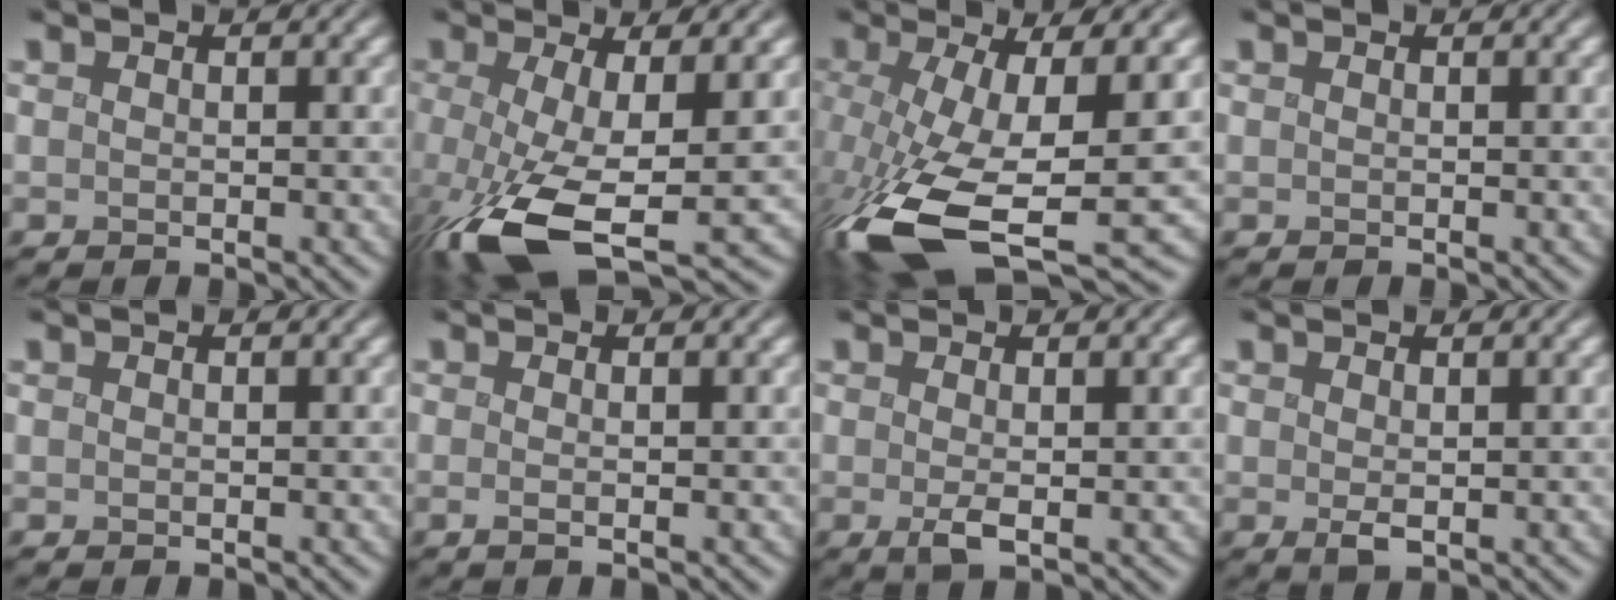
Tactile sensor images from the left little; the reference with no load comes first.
{"total": 10.6, "force": [-3.8, 3.8, 9.2], "torque": [-0.195, -0.034, -0.056]}
{"total": 13.3, "force": [-4.3, 5.4, 11.3], "torque": [-0.246, -0.038, -0.064]}
{"total": 0.0}
{"total": 0.0}
{"total": 0.7, "force": [-0.2, 0.2, 0.7], "torque": [-0.010, 0.000, -0.009]}
{"total": 1.2, "force": [-0.2, 0.1, 1.2], "torque": [-0.024, -0.004, 0.000]}
{"total": 0.7, "force": [0.2, 0.2, 0.7], "torque": [-0.019, -0.005, 0.010]}